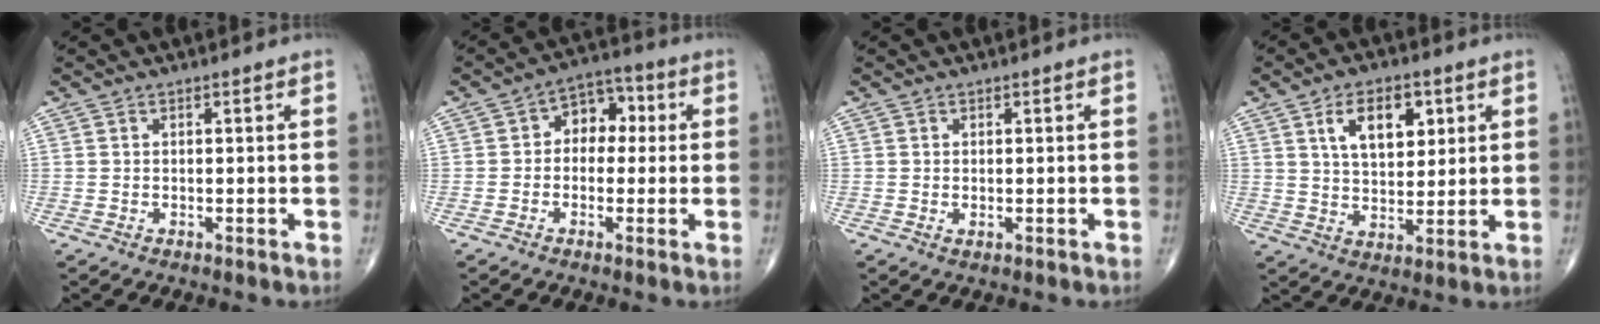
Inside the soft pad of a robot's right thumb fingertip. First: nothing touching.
{"total": 7.5, "force": [0.7, 5.5, 5.0], "torque": [-0.030, 0.028, -0.003]}
{"total": 0.6, "force": [-0.1, 0.3, 0.5], "torque": [-0.006, 0.000, -0.001]}
{"total": 10.2, "force": [4.1, 5.8, 7.4], "torque": [-0.092, -0.016, 0.070]}